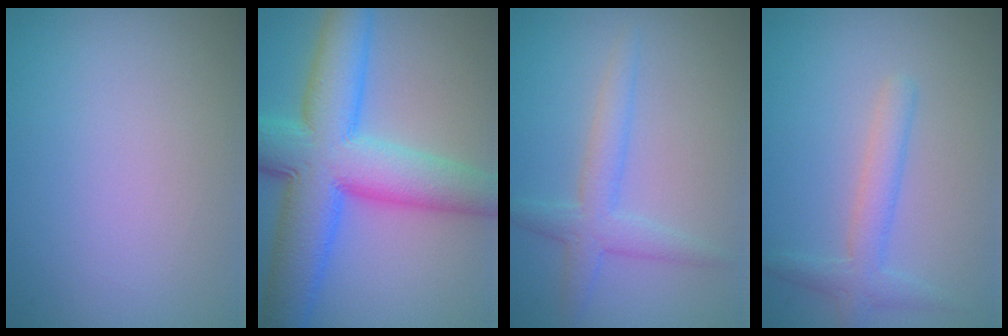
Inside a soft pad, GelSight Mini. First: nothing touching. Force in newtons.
{"total": 12.0, "press": 12.0, "slide": 0.1}
{"total": 3.0, "press": 3.0, "slide": 0.1}
{"total": 2.5, "press": 2.5, "slide": 0.1}